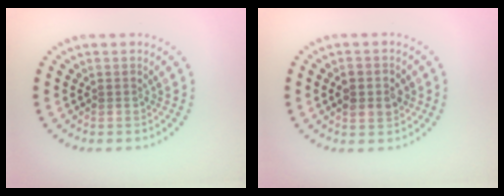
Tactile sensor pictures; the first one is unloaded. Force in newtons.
{"total": 2.7, "press": 2.7, "slide": 0.2}